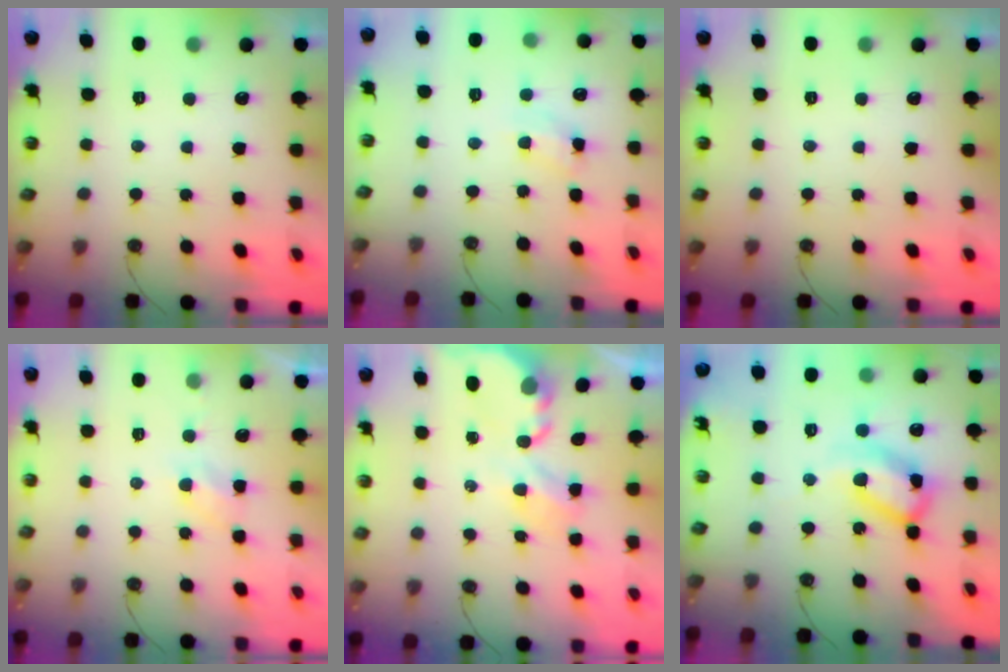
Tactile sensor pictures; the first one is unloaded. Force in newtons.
{"total": 4.9, "press": 4.9, "slide": 0.3}
{"total": 0.0}
{"total": 3.4, "press": 3.4, "slide": 0.4}
{"total": 4.1, "press": 4.0, "slide": 0.3}
{"total": 17.2, "press": 17.2, "slide": 1.5}